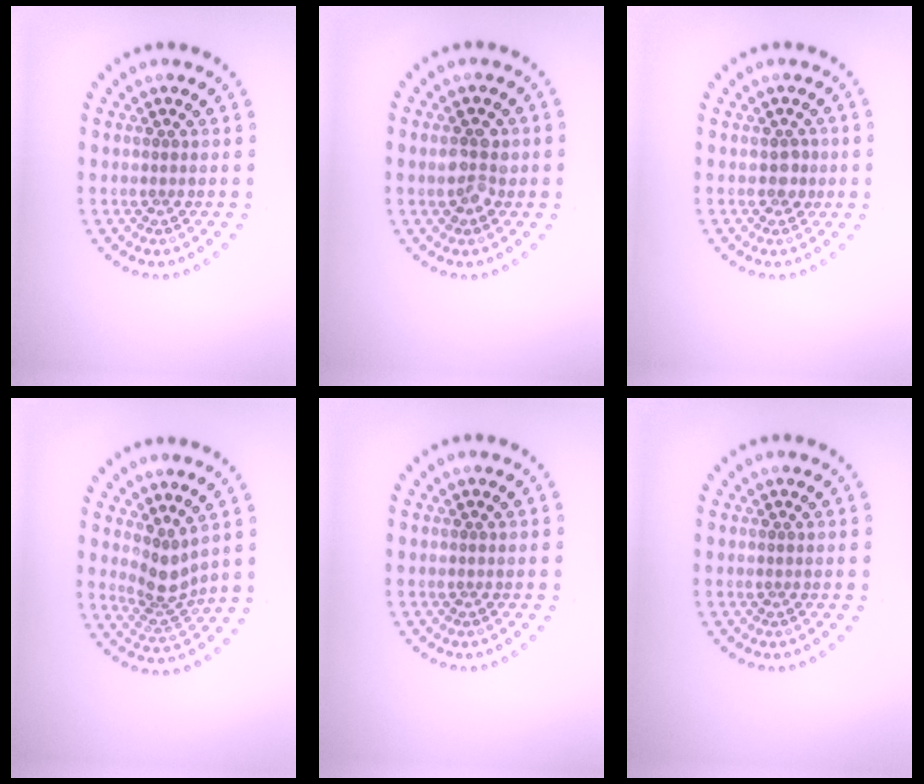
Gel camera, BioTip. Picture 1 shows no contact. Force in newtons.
{"total": 2.6, "press": 2.6, "slide": 0.0}
{"total": 1.2, "press": 1.2, "slide": 0.5}
{"total": 2.9, "press": 2.1, "slide": 1.9}
{"total": 0.0}
{"total": 0.0}